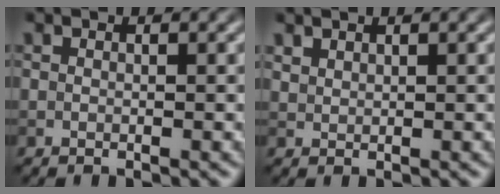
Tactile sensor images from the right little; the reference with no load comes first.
{"total": 0.9, "force": [0.9, 0.2, 0.1], "torque": [-0.007, 0.000, 0.022]}